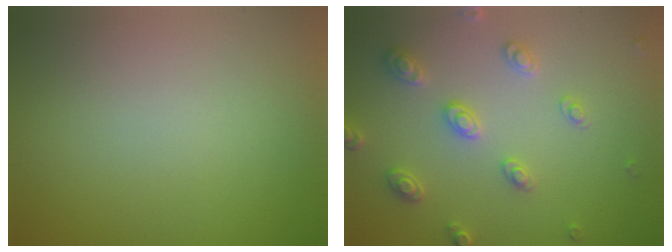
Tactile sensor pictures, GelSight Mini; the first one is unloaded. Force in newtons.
{"total": 3.2, "press": 3.0, "slide": 0.9}